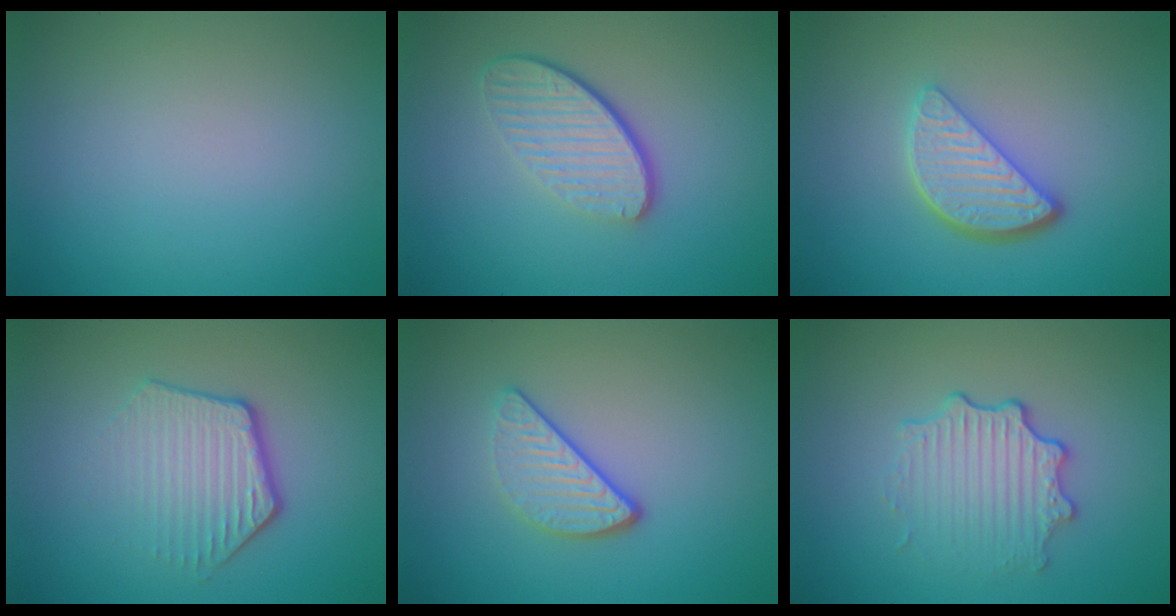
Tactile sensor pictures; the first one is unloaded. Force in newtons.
{"total": 4.4, "press": 3.0, "slide": 3.2}
{"total": 4.0, "press": 3.2, "slide": 2.4}
{"total": 3.8, "press": 2.9, "slide": 2.5}
{"total": 3.2, "press": 2.6, "slide": 2.0}
{"total": 3.5, "press": 2.7, "slide": 2.2}